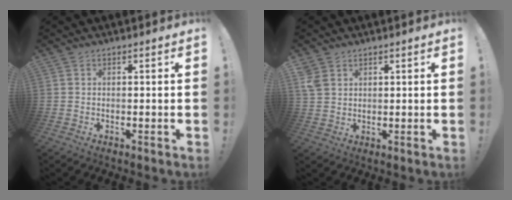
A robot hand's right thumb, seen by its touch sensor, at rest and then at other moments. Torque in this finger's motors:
{"motor_torque": [0.25, -0.52, 0.07, 0.31, 0.08]}